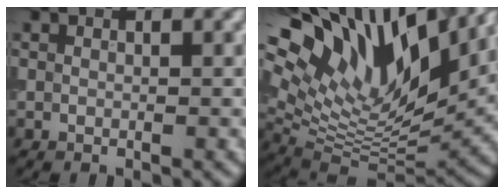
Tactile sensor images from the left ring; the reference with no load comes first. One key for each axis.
{"total": 17.5, "fx": 10.0, "fy": 7.8, "fz": 12.0, "tx": -0.247, "ty": 0.036, "tz": 0.174}